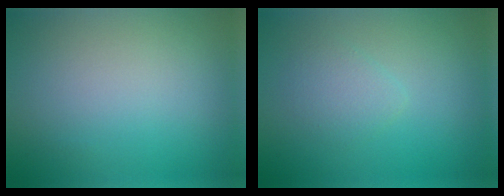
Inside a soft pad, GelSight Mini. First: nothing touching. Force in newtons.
{"total": 1.8, "press": 1.8, "slide": 0.1}